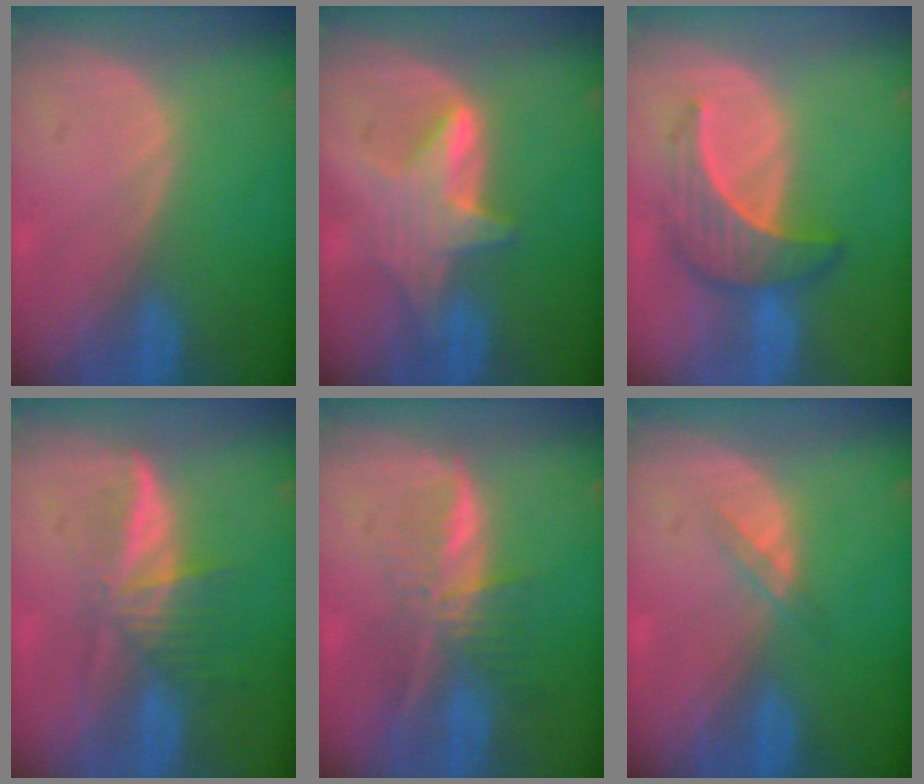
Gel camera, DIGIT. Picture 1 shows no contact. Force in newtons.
{"total": 5.9, "press": 5.8, "slide": 0.8}
{"total": 6.6, "press": 6.5, "slide": 1.2}
{"total": 5.8, "press": 5.3, "slide": 2.5}
{"total": 7.6, "press": 6.4, "slide": 4.2}
{"total": 1.5, "press": 1.5, "slide": 0.1}